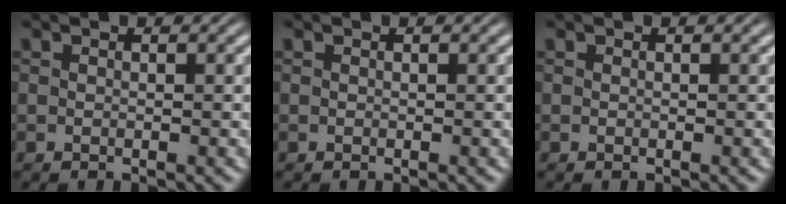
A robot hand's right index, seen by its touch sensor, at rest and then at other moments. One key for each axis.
{"total": 0.0}
{"total": 0.0}